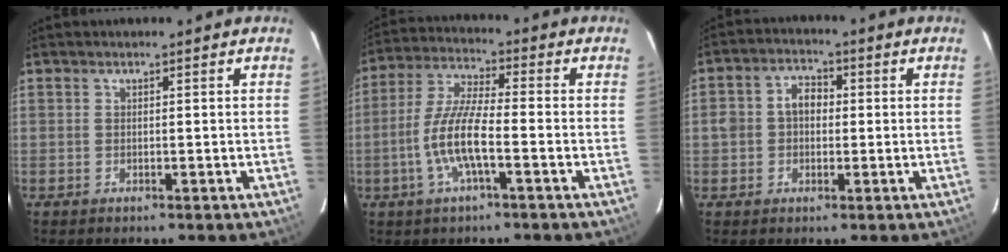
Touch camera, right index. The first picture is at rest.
{"total": 10.1, "force": [-3.3, 1.8, 9.4], "torque": [-0.198, 0.000, -0.065]}
{"total": 5.2, "force": [-0.1, 4.3, 3.0], "torque": [-0.060, 0.020, 0.000]}